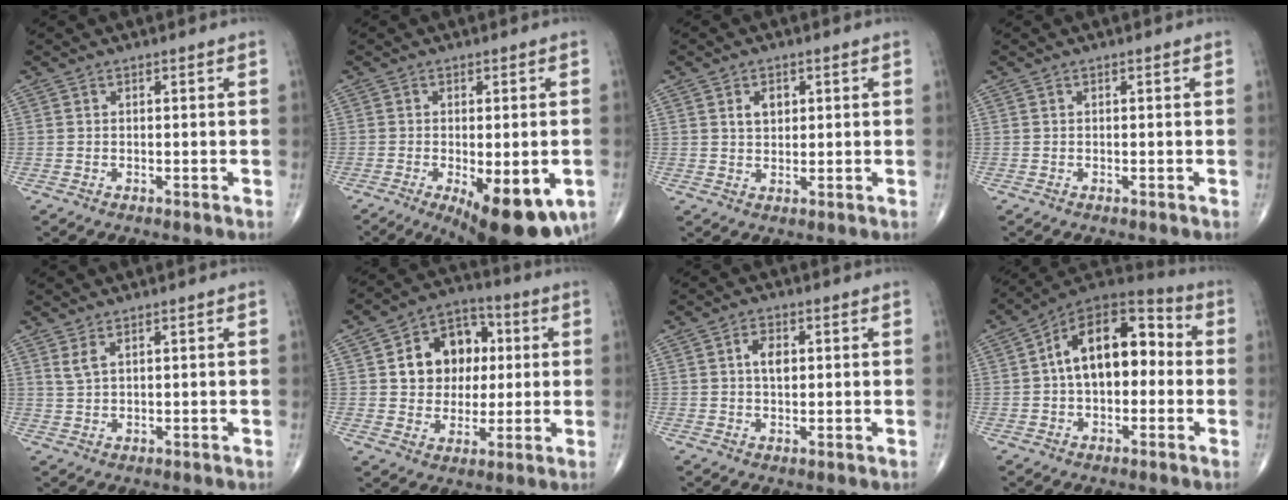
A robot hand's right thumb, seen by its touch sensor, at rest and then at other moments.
{"total": 15.5, "force": [-6.2, 5.8, 13.0], "torque": [-0.151, -0.012, -0.076]}
{"total": 3.3, "force": [1.2, 2.3, 2.0], "torque": [-0.021, -0.005, 0.022]}
{"total": 0.0}
{"total": 2.1, "force": [1.4, 0.6, 1.5], "torque": [-0.037, -0.002, 0.036]}
{"total": 13.7, "force": [2.5, 10.9, 7.9], "torque": [-0.074, 0.012, 0.042]}
{"total": 3.8, "force": [0.9, 2.2, 3.0], "torque": [-0.048, -0.001, 0.014]}
{"total": 16.7, "force": [1.0, 9.8, 13.5], "torque": [-0.181, 0.052, 0.003]}